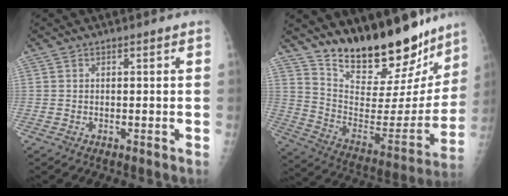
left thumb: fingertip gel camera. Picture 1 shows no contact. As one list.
[{"total": 25.6, "force": [21.2, 8.6, 11.5], "torque": [-0.144, -0.120, 0.324]}]